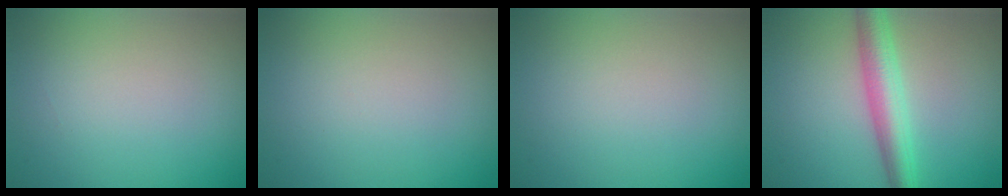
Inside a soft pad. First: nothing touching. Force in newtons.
{"total": 0.0}
{"total": 0.0}
{"total": 4.8, "press": 4.8, "slide": 0.1}